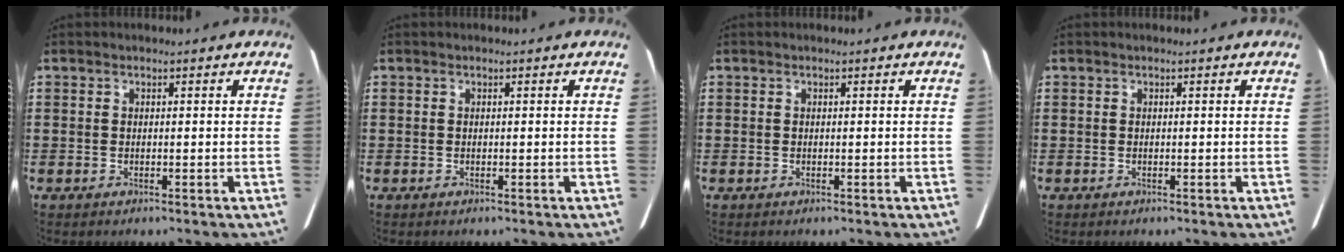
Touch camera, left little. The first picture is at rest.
{"total": 0.0}
{"total": 0.0}
{"total": 0.0}